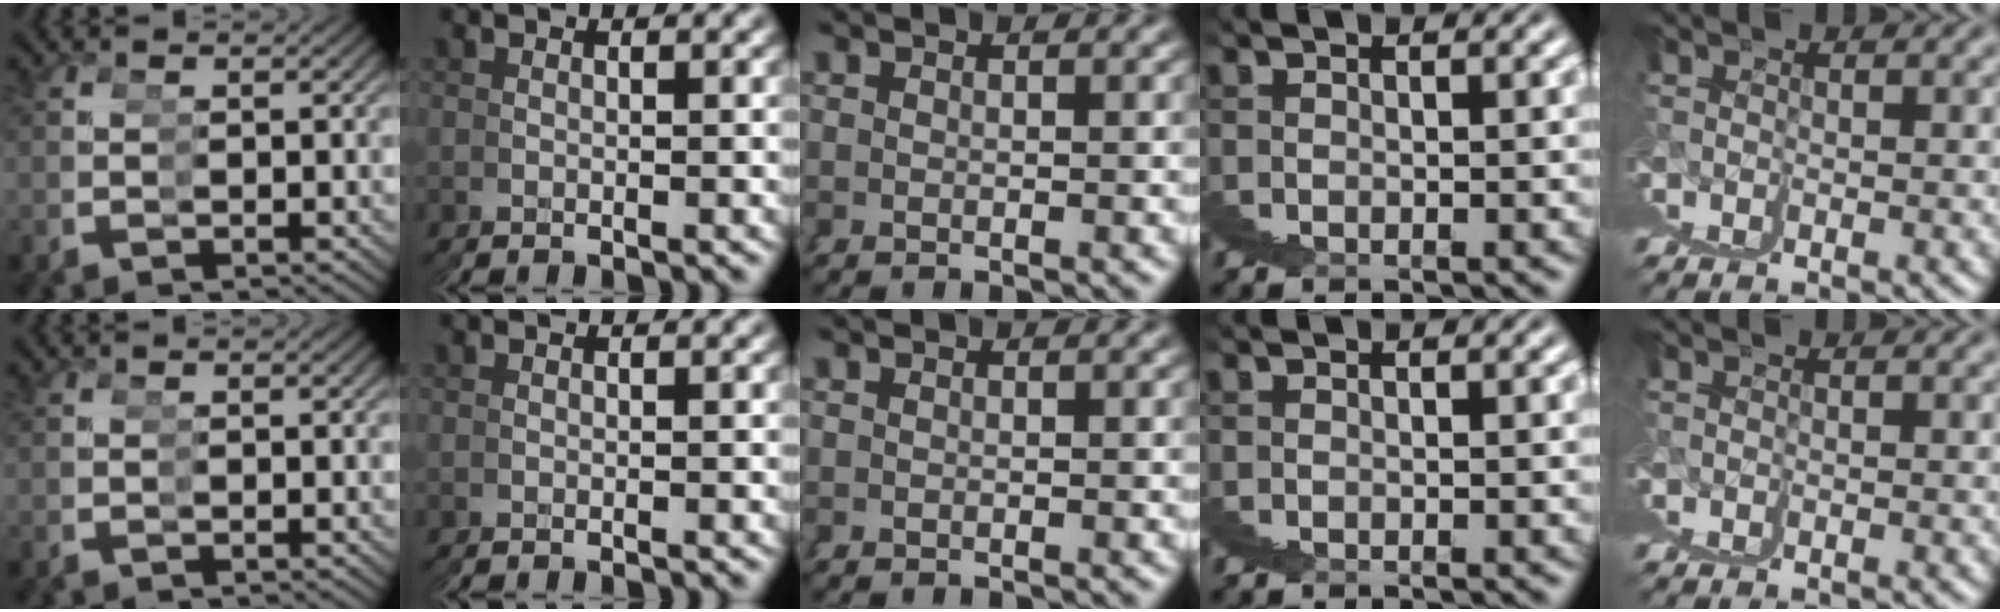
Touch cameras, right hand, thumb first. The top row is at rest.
{"index": {"total": 1.7, "force": [0.0, -1.7, -0.5], "torque": [0.019, -0.004, 0.009]}}